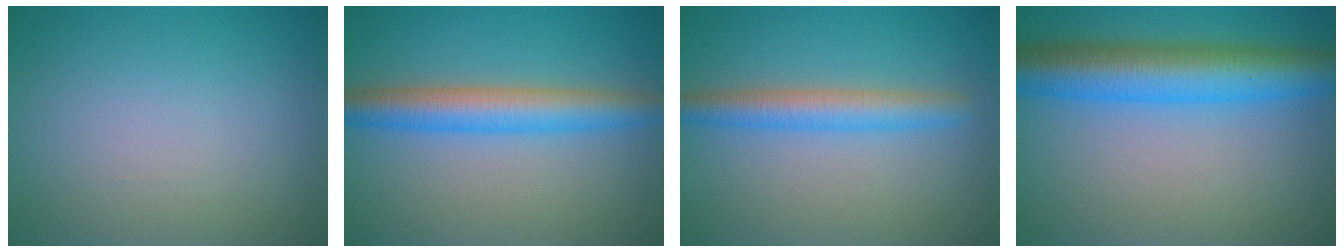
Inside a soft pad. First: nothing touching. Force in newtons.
{"total": 5.1, "press": 5.1, "slide": 0.0}
{"total": 3.6, "press": 3.6, "slide": 0.2}
{"total": 8.4, "press": 8.4, "slide": 0.3}